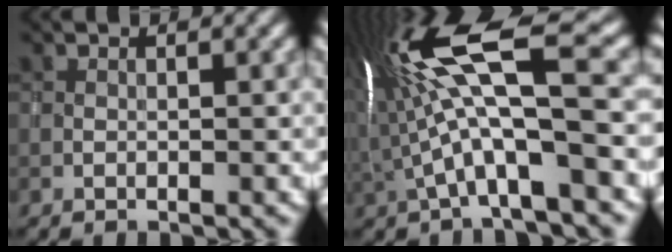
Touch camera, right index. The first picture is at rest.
{"total": 13.0, "force": [0.7, 3.4, 12.6], "torque": [-0.237, 0.026, 0.014]}